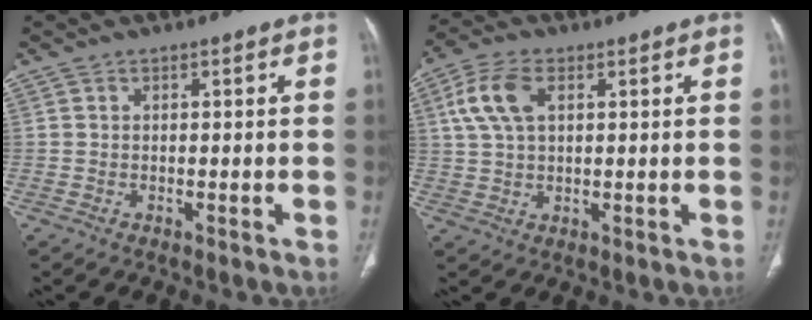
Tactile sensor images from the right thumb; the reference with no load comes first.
{"total": 8.2, "force": [2.6, 4.5, 6.3], "torque": [-0.136, 0.009, 0.052]}